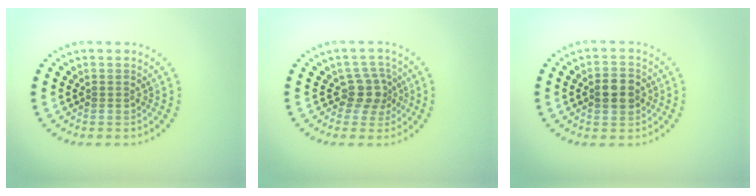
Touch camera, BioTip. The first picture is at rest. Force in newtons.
{"total": 2.7, "press": 2.1, "slide": 1.7}
{"total": 2.9, "press": 2.9, "slide": 0.1}